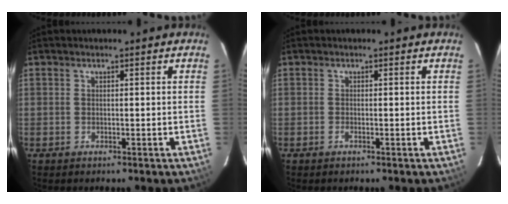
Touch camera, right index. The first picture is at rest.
{"total": 0.6, "force": [-0.2, 0.0, 0.5], "torque": [-0.009, 0.001, -0.006]}